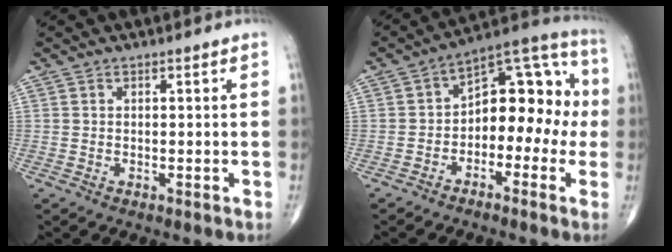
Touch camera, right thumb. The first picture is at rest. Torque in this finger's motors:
{"motor_torque": [0.10, 0.24, 0.70, -0.32, 0.04]}